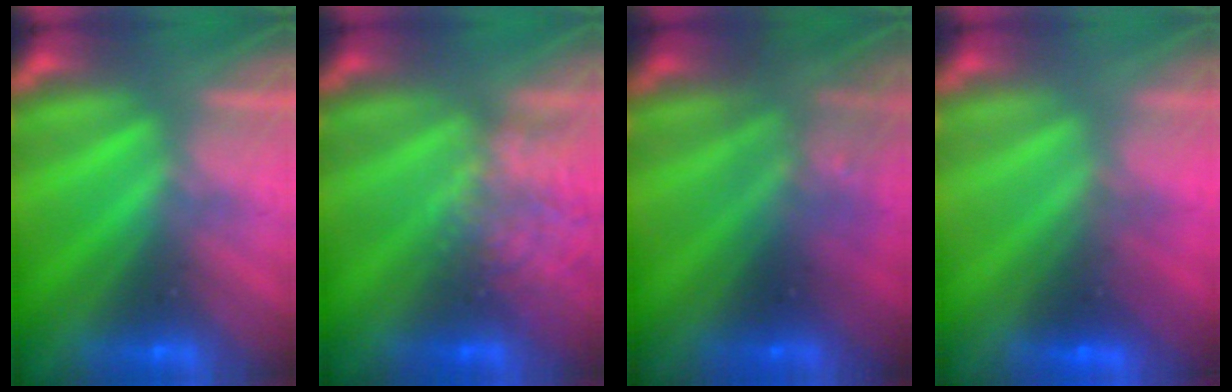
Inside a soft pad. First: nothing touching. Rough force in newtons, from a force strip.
{"total": 2.2}
{"total": 2.8}
{"total": 1.8}